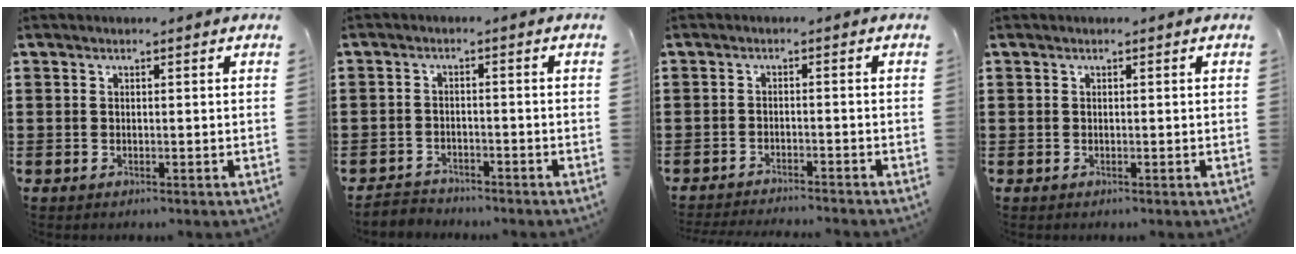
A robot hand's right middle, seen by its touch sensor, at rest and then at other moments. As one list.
[{"total": 2.7, "force": [-2.6, 0.6, -0.3], "torque": [-0.004, -0.003, -0.058]}, {"total": 2.4, "force": [-2.4, -0.2, 0.1], "torque": [-0.005, -0.001, -0.051]}, {"total": 0.0}]